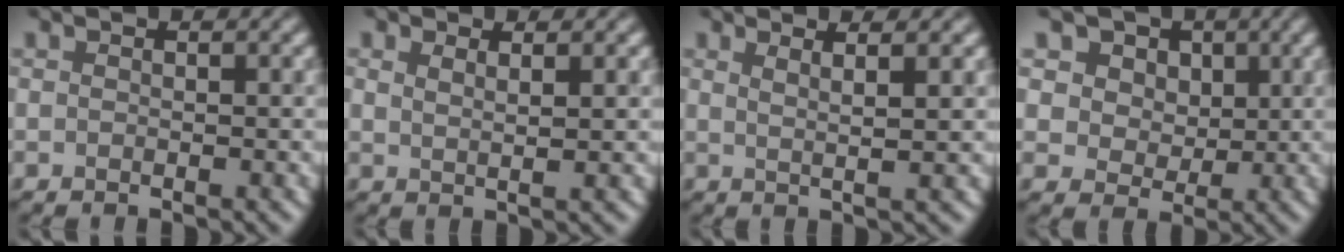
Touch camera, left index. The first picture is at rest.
{"total": 2.1, "force": [1.3, 0.8, 1.4], "torque": [-0.014, 0.003, 0.014]}
{"total": 2.8, "force": [1.7, 0.7, 2.2], "torque": [-0.031, 0.007, 0.013]}
{"total": 8.1, "force": [4.1, 6.0, 3.6], "torque": [-0.069, 0.002, 0.051]}